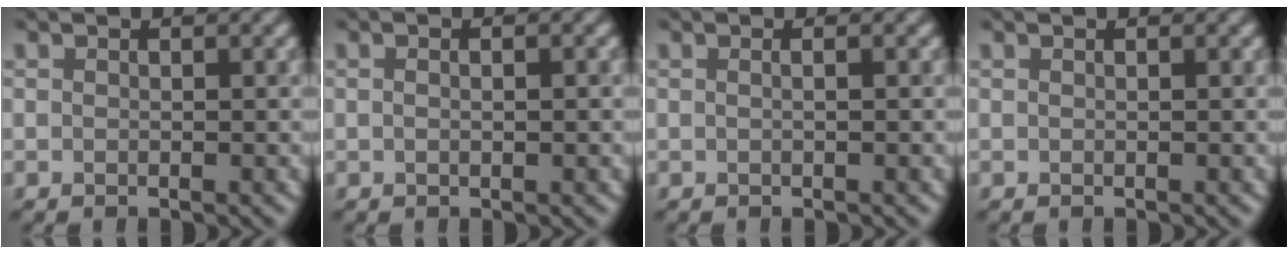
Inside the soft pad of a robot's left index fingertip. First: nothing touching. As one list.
[{"total": 2.8, "force": [1.0, 1.4, 2.2], "torque": [-0.013, 0.021, -0.015]}, {"total": 1.0, "force": [0.2, 0.4, 0.8], "torque": [-0.006, -0.004, -0.006]}, {"total": 0.0}]